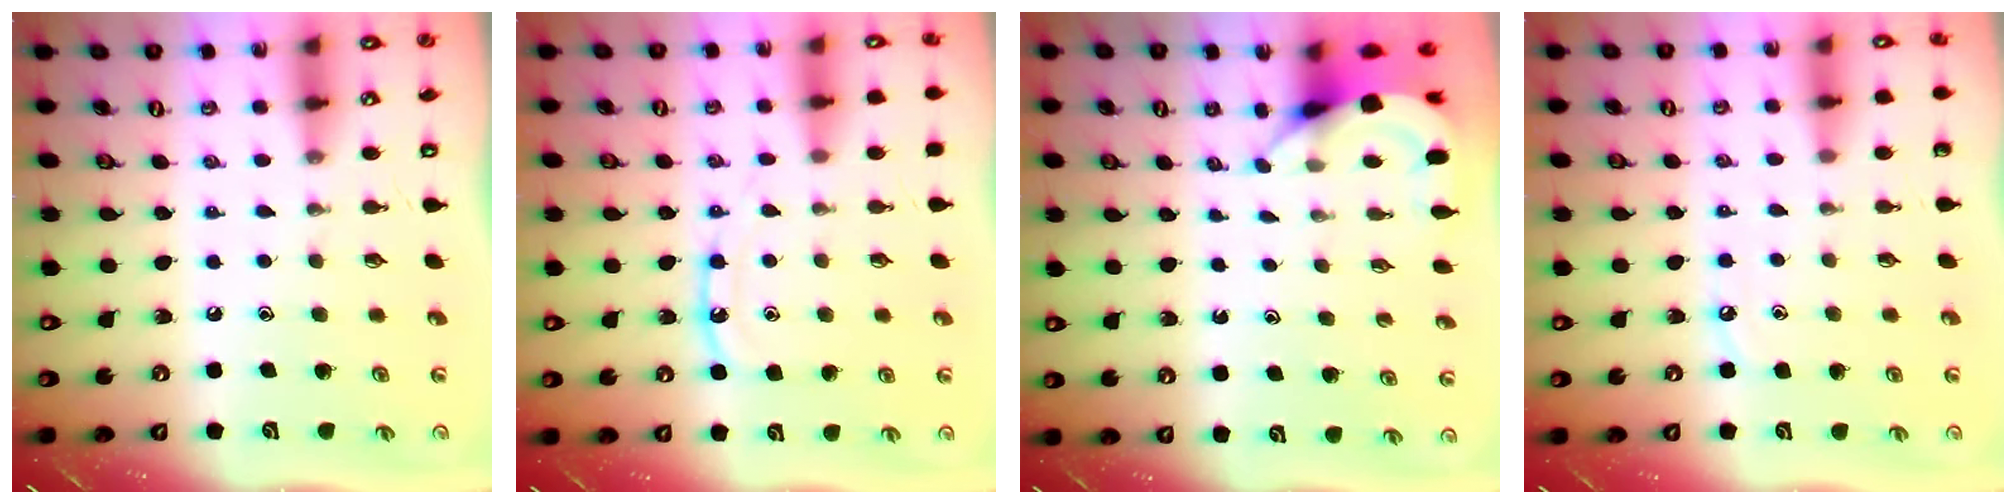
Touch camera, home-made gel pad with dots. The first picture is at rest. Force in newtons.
{"total": 9.5, "press": 9.5, "slide": 0.8}
{"total": 3.6, "press": 3.6, "slide": 0.2}
{"total": 4.0, "press": 4.0, "slide": 0.2}